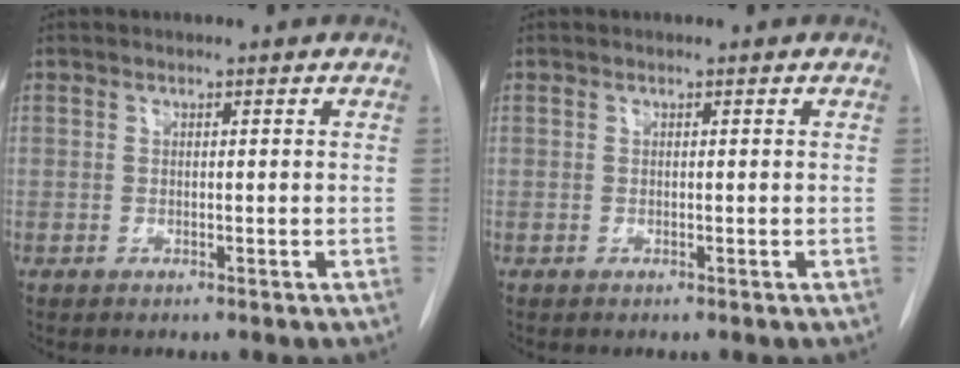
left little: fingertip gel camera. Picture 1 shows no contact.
{"total": 0.0}